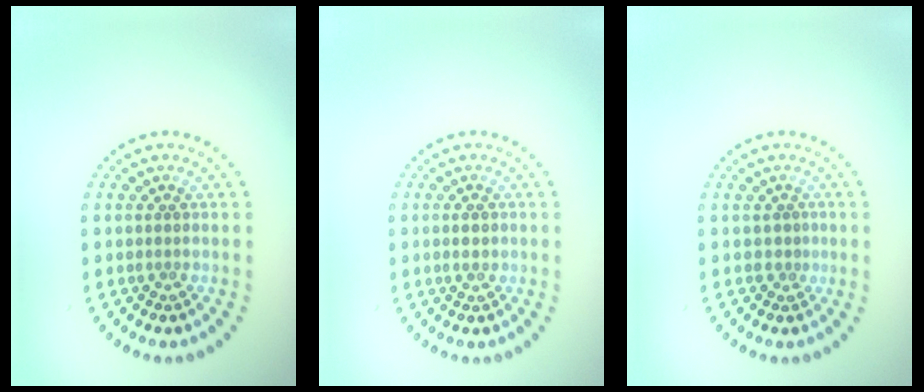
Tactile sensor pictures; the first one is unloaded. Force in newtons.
{"total": 1.1, "press": 1.1, "slide": 0.1}
{"total": 0.6, "press": 0.4, "slide": 0.5}